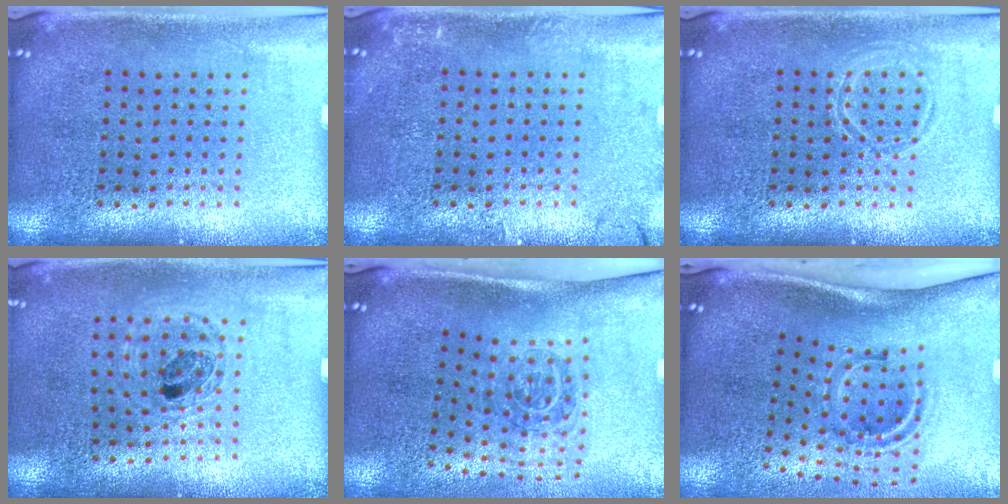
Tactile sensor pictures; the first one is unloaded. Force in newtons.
{"total": 1.7, "press": 1.7, "slide": 0.3}
{"total": 1.0, "press": 1.0, "slide": 0.1}
{"total": 0.9, "press": 0.9, "slide": 0.1}
{"total": 1.9, "press": 1.2, "slide": 1.5}
{"total": 2.1, "press": 1.2, "slide": 1.7}